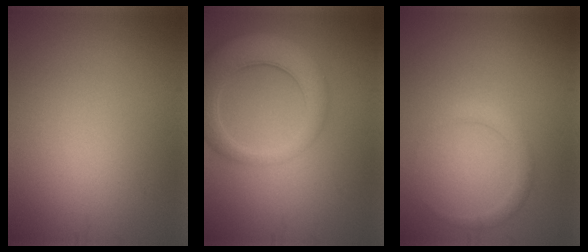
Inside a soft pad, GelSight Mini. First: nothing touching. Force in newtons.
{"total": 6.3, "press": 6.3, "slide": 0.6}
{"total": 1.4, "press": 1.4, "slide": 0.2}